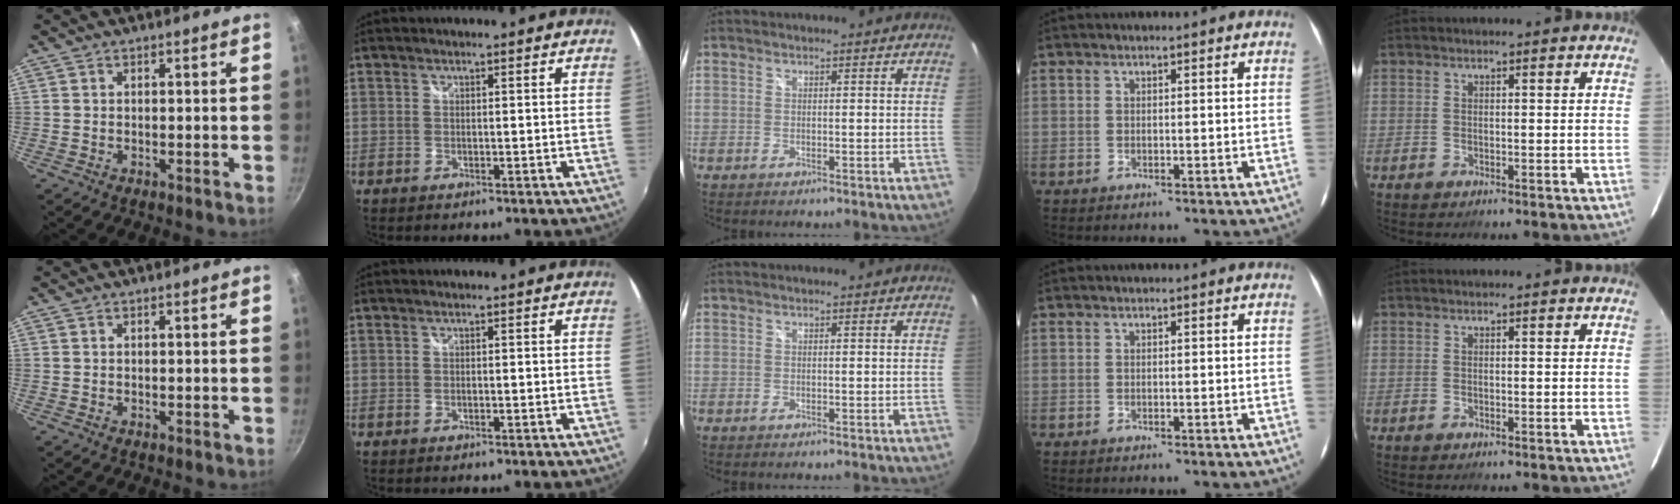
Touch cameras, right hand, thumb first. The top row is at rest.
{}